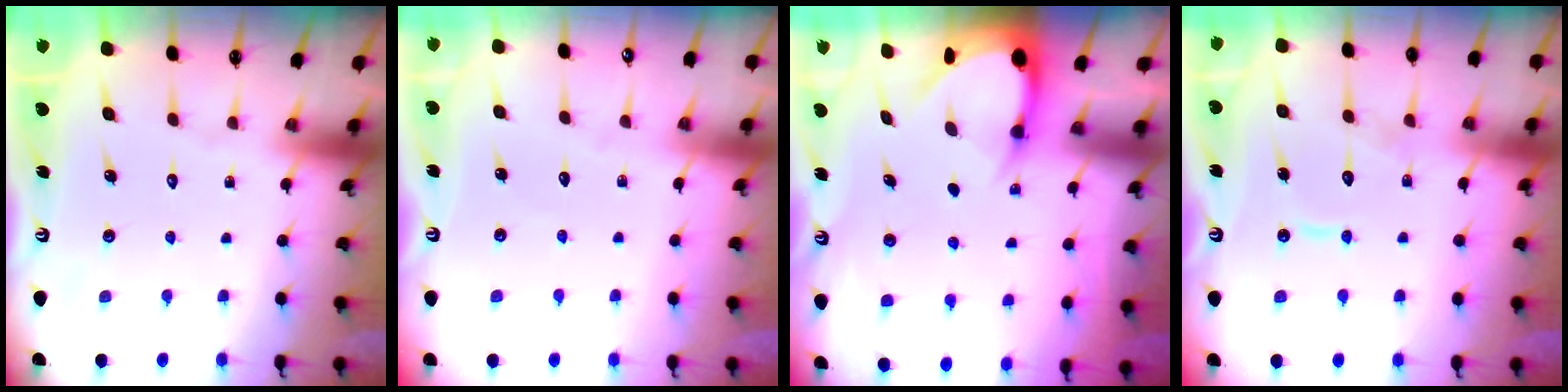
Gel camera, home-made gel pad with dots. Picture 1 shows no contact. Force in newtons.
{"total": 2.4, "press": 2.4, "slide": 0.2}
{"total": 3.8, "press": 3.8, "slide": 0.2}
{"total": 8.4, "press": 8.4, "slide": 0.9}